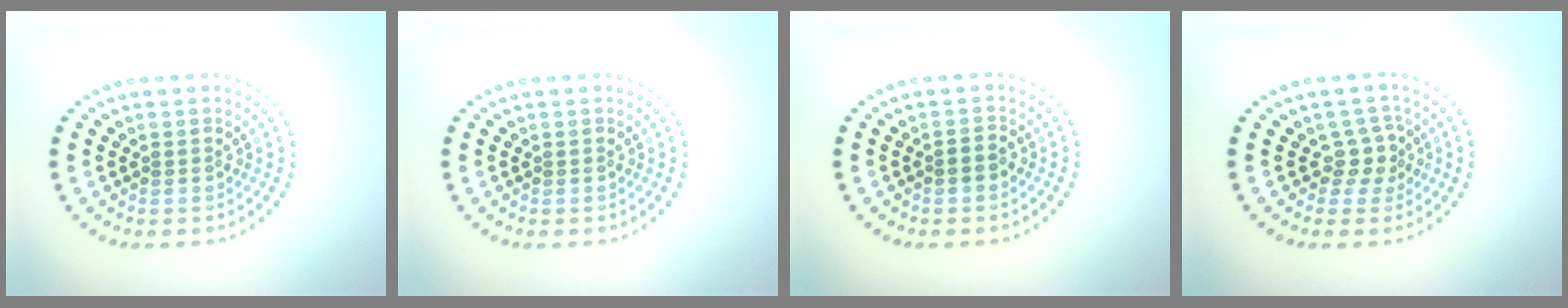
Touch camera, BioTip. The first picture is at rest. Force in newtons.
{"total": 0.0}
{"total": 1.1, "press": 0.9, "slide": 0.6}
{"total": 2.1, "press": 1.5, "slide": 1.5}